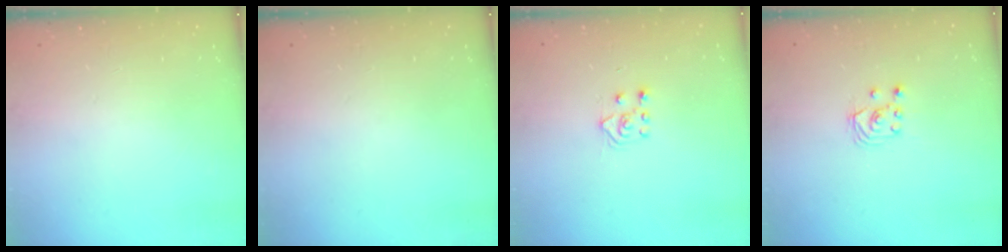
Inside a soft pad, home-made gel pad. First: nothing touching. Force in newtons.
{"total": 0.0}
{"total": 4.8, "press": 4.7, "slide": 0.7}
{"total": 2.6, "press": 2.6, "slide": 0.3}